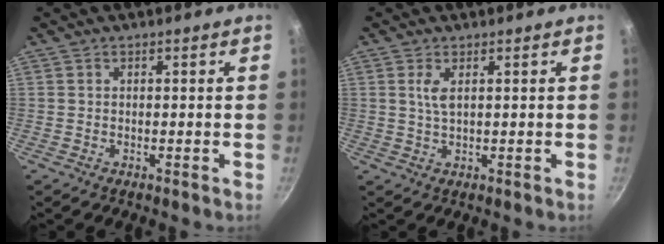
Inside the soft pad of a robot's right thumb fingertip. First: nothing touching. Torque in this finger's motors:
{"motor_torque": [0.64, 0.39, 1.23, -0.26, 0.10]}